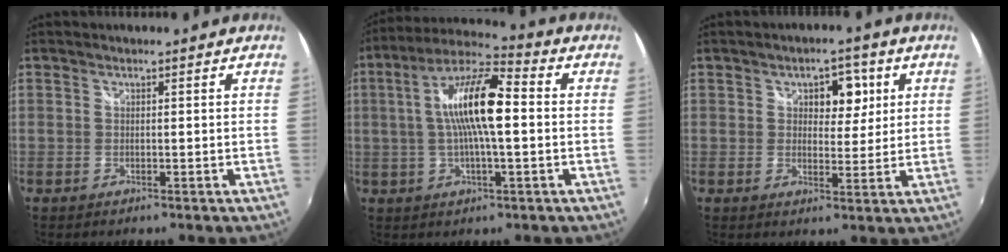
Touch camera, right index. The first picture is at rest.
{"total": 14.1, "force": [1.0, 3.3, 13.7], "torque": [-0.254, 0.017, 0.009]}
{"total": 5.4, "force": [1.8, 3.7, 3.5], "torque": [-0.043, 0.008, 0.027]}